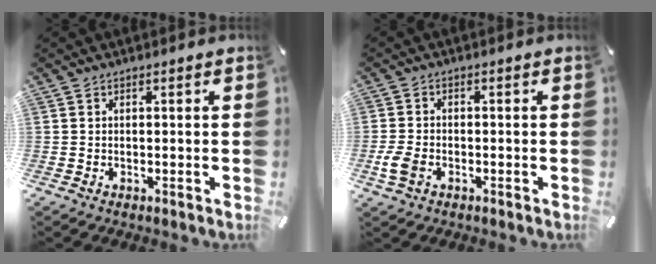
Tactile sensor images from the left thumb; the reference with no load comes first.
{"total": 4.5, "force": [-1.6, 2.9, 3.0], "torque": [-0.074, 0.000, -0.033]}